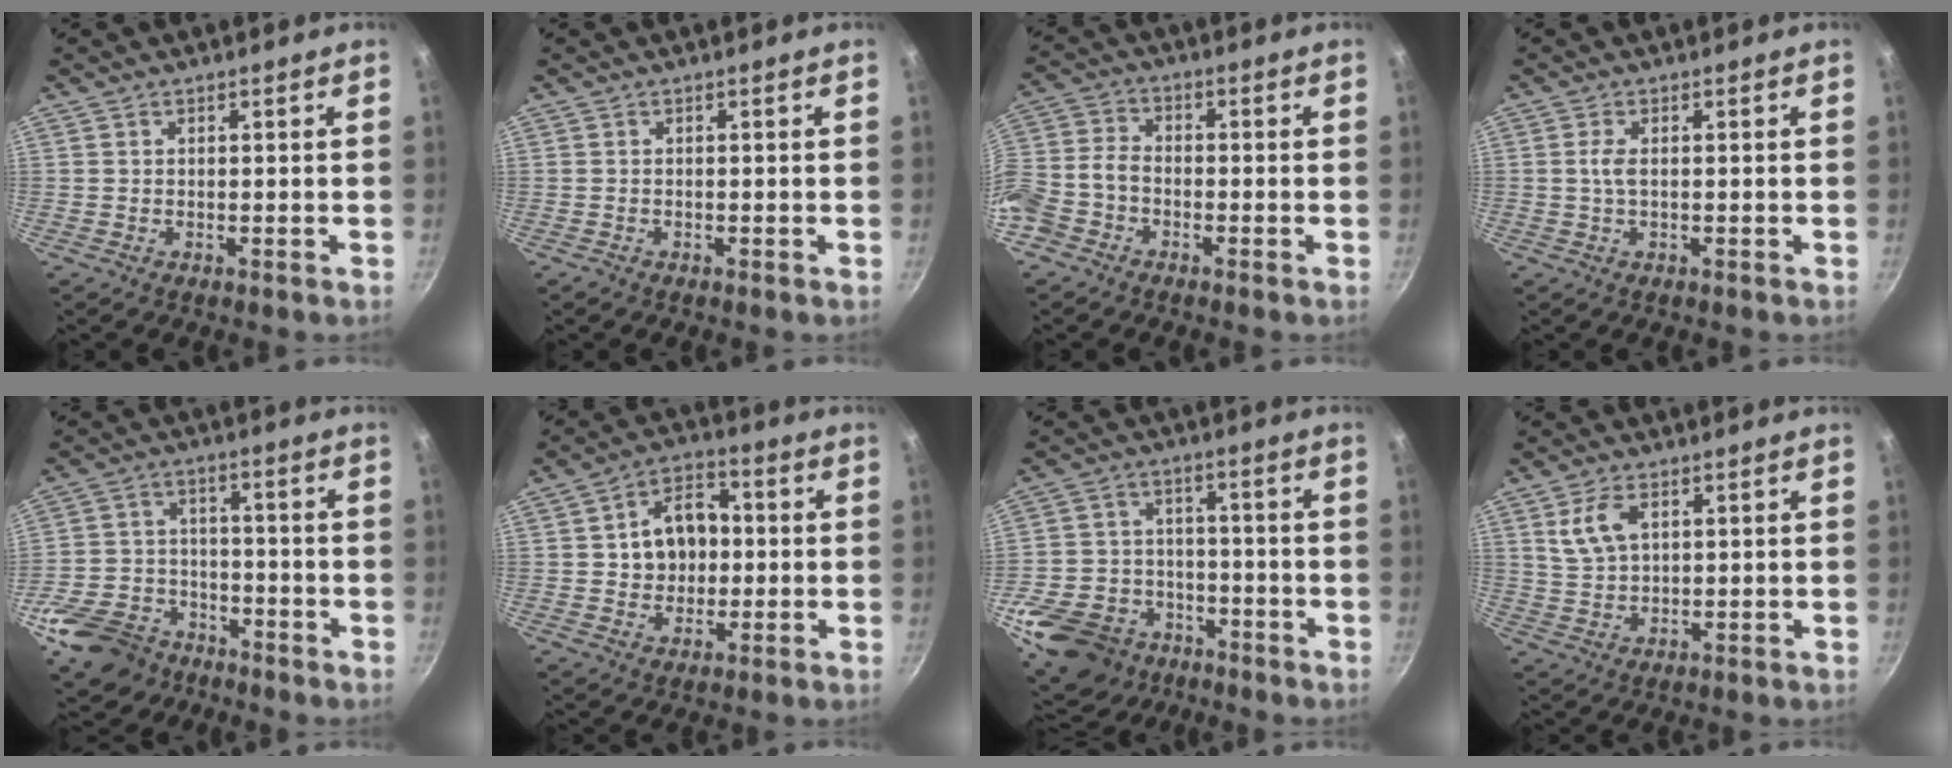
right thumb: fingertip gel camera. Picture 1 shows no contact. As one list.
[{"total": 0.7, "force": [-0.5, 0.4, 0.3], "torque": [-0.011, 0.003, -0.007]}, {"total": 8.9, "force": [-4.6, 5.9, 5.0], "torque": [-0.108, 0.040, -0.108]}, {"total": 2.1, "force": [0.0, 0.7, 1.9], "torque": [-0.047, 0.003, 0.000]}, {"total": 14.4, "force": [-9.0, 9.4, 6.1], "torque": [-0.107, 0.044, -0.158]}, {"total": 10.8, "force": [0.6, 8.3, 6.9], "torque": [-0.072, 0.016, 0.002]}, {"total": 18.2, "force": [-10.4, 13.0, 7.5], "torque": [-0.137, 0.051, -0.169]}, {"total": 6.4, "force": [2.4, 3.7, 4.6], "torque": [-0.083, -0.004, 0.051]}]